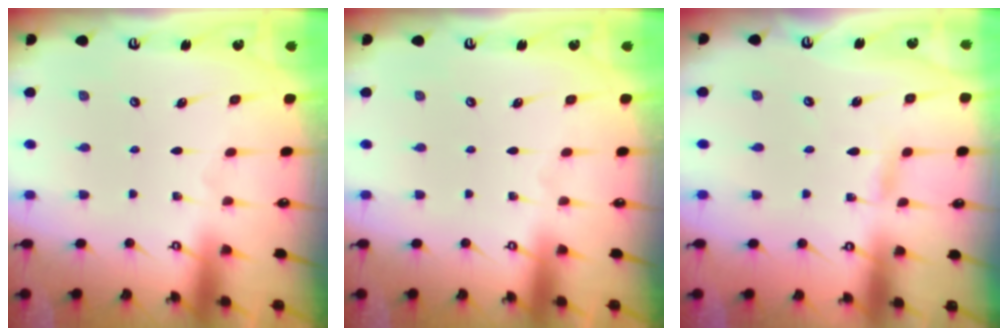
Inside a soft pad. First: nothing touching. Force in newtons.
{"total": 0.0}
{"total": 2.2, "press": 2.2, "slide": 0.2}